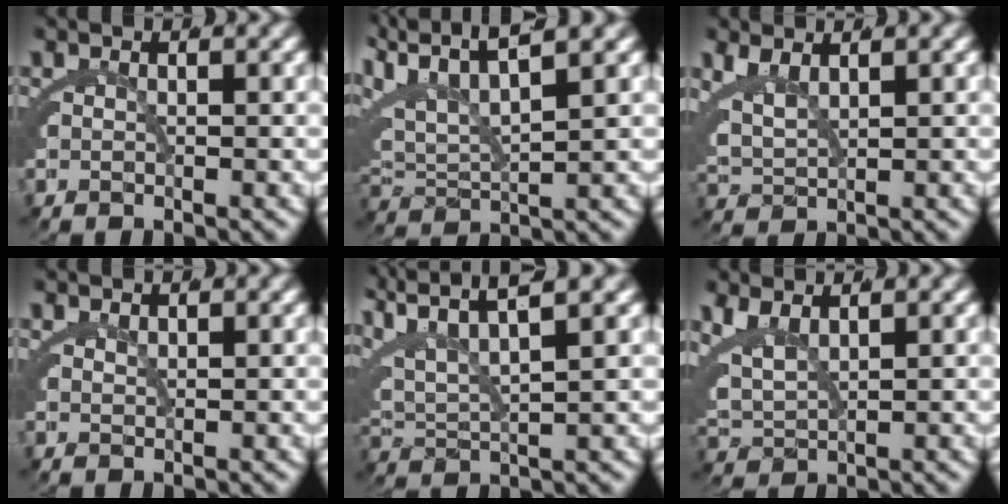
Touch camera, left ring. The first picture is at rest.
{"total": 7.7, "force": [2.8, 5.2, 5.0], "torque": [-0.123, -0.001, 0.045]}
{"total": 2.5, "force": [1.3, 1.3, 1.7], "torque": [-0.054, -0.014, 0.041]}
{"total": 1.0, "force": [0.7, 0.4, 0.4], "torque": [-0.006, -0.002, 0.015]}
{"total": 6.3, "force": [2.5, 3.8, 4.5], "torque": [-0.106, -0.006, 0.046]}
{"total": 3.4, "force": [1.2, 2.2, 2.3], "torque": [-0.076, -0.017, 0.040]}